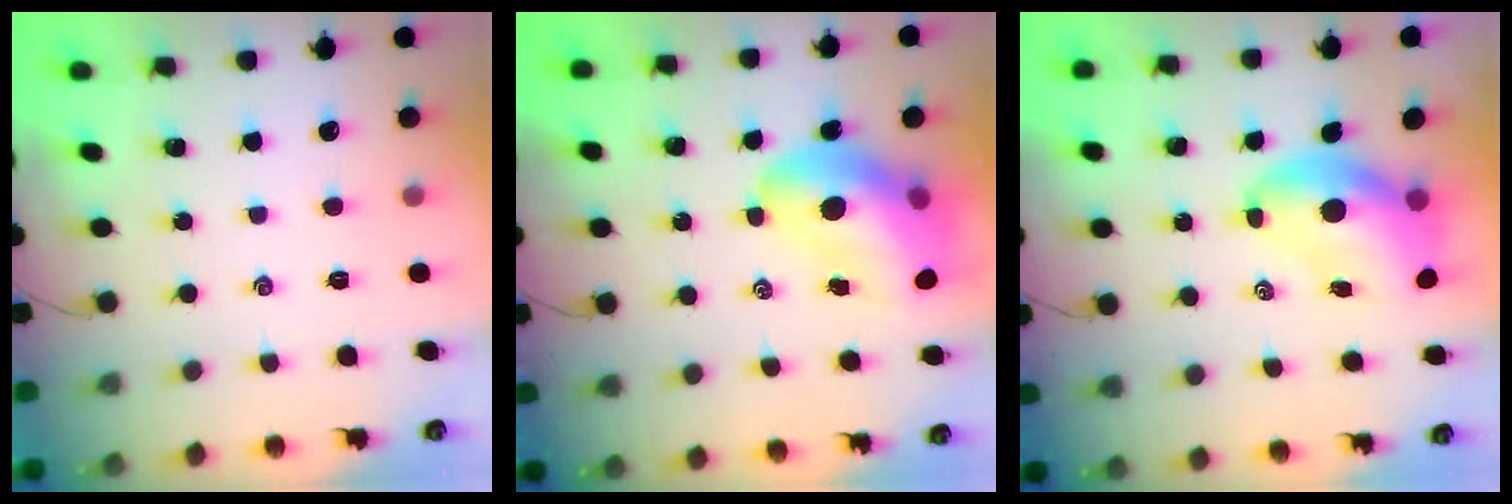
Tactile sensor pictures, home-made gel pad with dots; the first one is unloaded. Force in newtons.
{"total": 15.4, "press": 14.7, "slide": 4.4}
{"total": 9.8, "press": 9.4, "slide": 3.0}